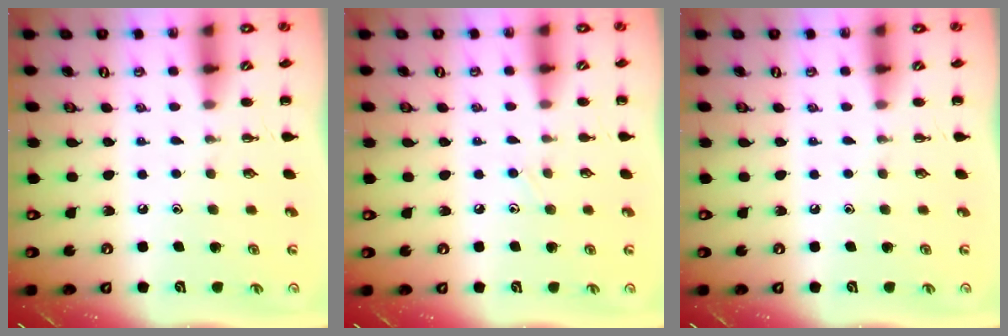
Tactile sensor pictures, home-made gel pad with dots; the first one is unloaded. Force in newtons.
{"total": 6.0, "press": 5.6, "slide": 2.1}
{"total": 0.0}